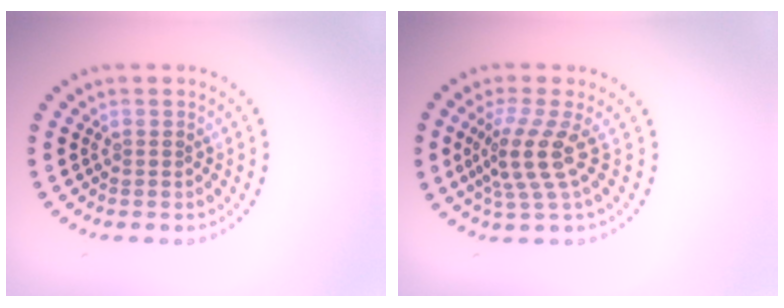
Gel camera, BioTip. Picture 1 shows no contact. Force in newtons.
{"total": 3.7, "press": 2.6, "slide": 2.6}